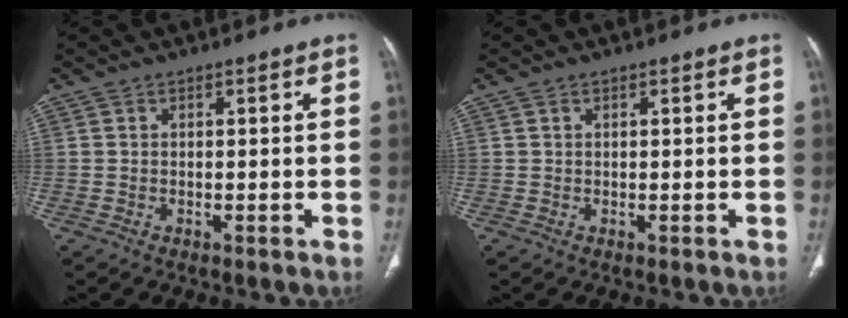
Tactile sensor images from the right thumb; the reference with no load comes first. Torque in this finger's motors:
{"motor_torque": [-0.12, 0.38, -0.29, 0.17, 0.02]}